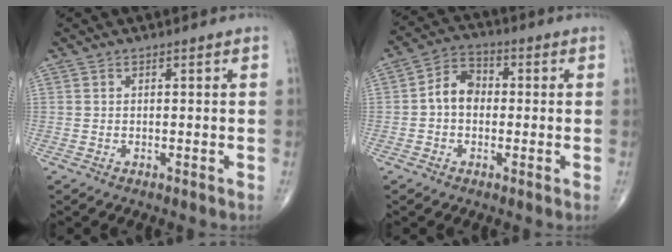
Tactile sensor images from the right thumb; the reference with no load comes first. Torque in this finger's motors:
{"motor_torque": [1.09, 0.91, 0.70, -0.04, 0.03]}